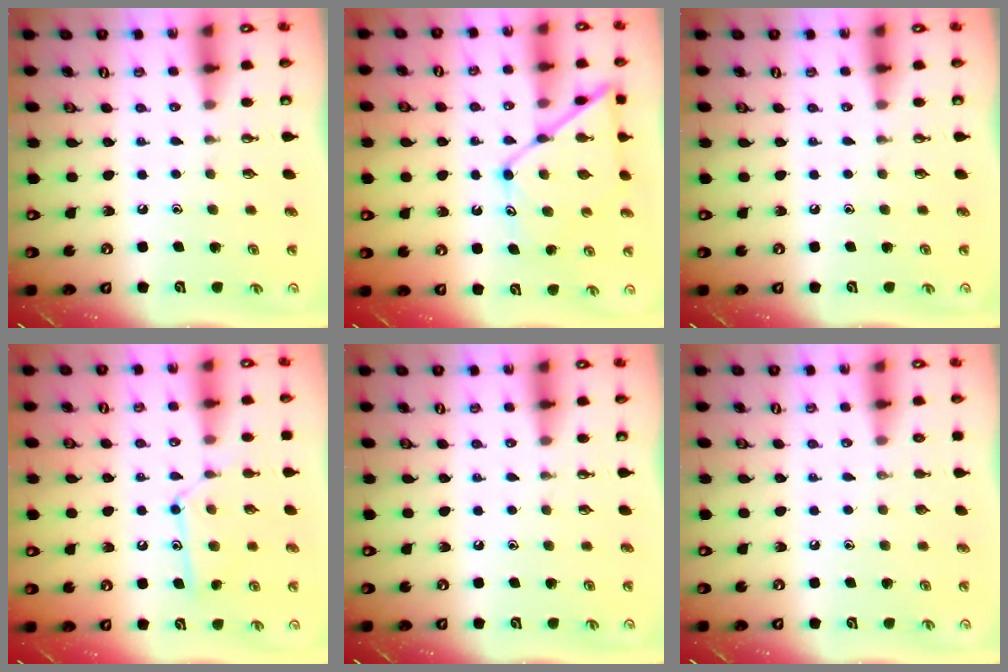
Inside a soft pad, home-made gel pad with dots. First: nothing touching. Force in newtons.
{"total": 13.8, "press": 13.8, "slide": 1.2}
{"total": 0.0}
{"total": 12.5, "press": 12.5, "slide": 0.9}
{"total": 0.0}
{"total": 0.0}